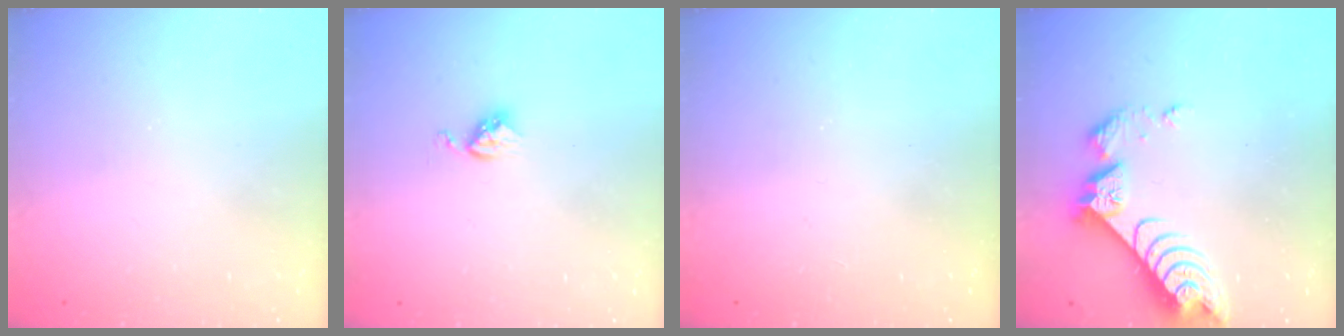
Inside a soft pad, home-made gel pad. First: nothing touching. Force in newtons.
{"total": 3.6, "press": 3.6, "slide": 0.4}
{"total": 1.7, "press": 1.7, "slide": 0.2}
{"total": 8.8, "press": 8.8, "slide": 0.8}